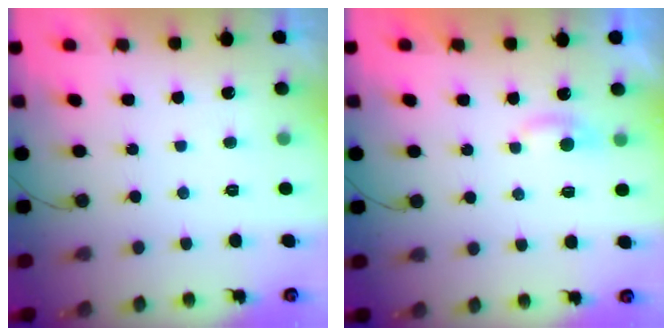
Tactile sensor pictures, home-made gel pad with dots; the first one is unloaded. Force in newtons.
{"total": 2.8, "press": 2.8, "slide": 0.3}